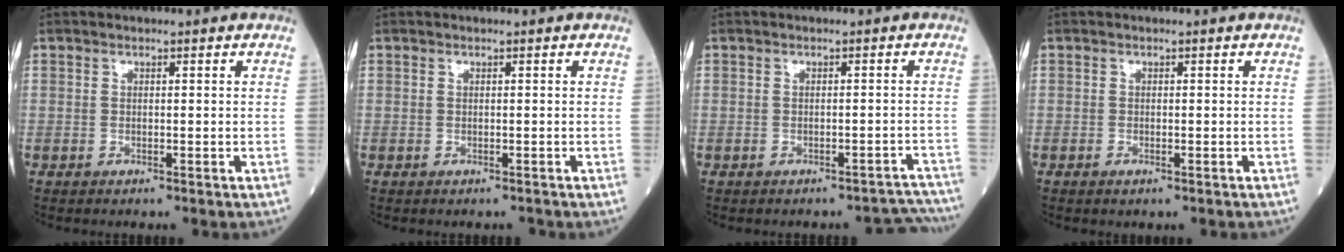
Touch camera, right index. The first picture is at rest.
{"total": 0.0}
{"total": 4.7, "force": [-4.5, 1.3, -0.2], "torque": [0.022, 0.020, -0.043]}
{"total": 0.7, "force": [-0.4, 0.3, 0.5], "torque": [-0.010, -0.001, -0.004]}